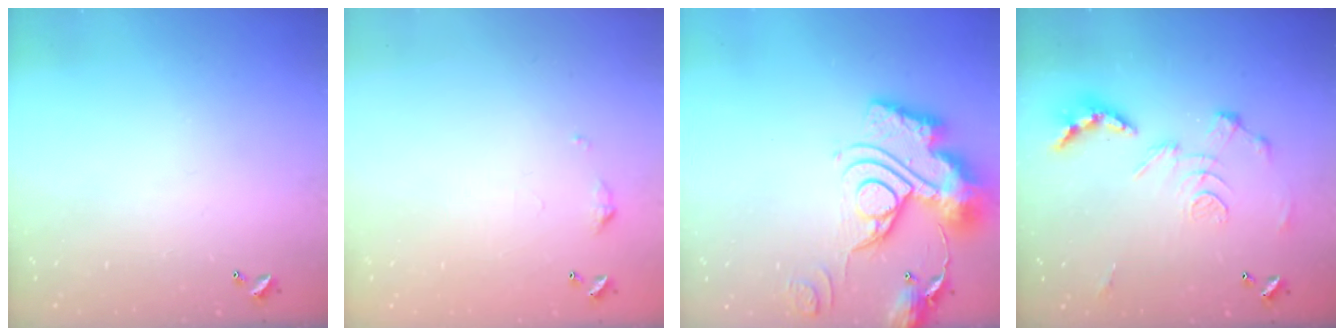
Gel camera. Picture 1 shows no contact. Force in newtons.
{"total": 5.0, "press": 4.9, "slide": 0.8}
{"total": 21.4, "press": 21.3, "slide": 2.0}
{"total": 2.9, "press": 2.3, "slide": 1.7}